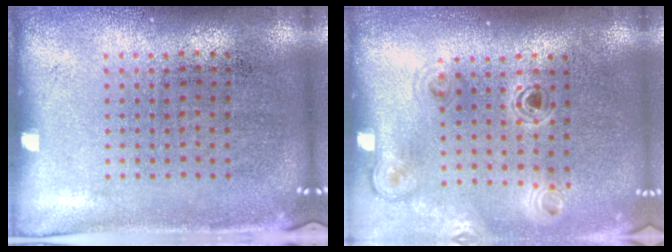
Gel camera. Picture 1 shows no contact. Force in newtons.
{"total": 1.1, "press": 1.1, "slide": 0.1}